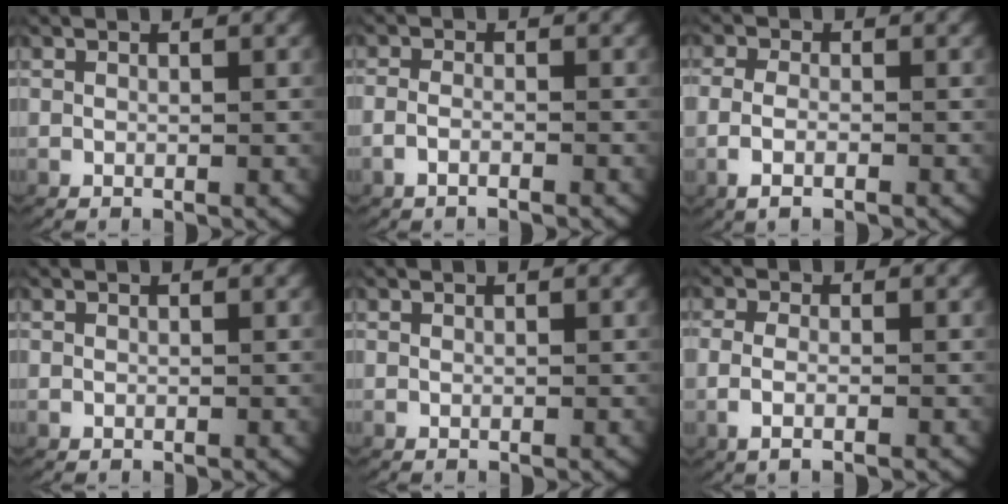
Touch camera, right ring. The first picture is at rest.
{"total": 1.8, "force": [-1.2, 0.4, 1.2], "torque": [-0.033, -0.006, -0.019]}
{"total": 2.5, "force": [-0.9, 1.1, 2.1], "torque": [-0.049, -0.005, -0.013]}
{"total": 0.0}
{"total": 0.0}
{"total": 2.6, "force": [-0.9, 0.9, 2.3], "torque": [-0.054, -0.005, -0.012]}